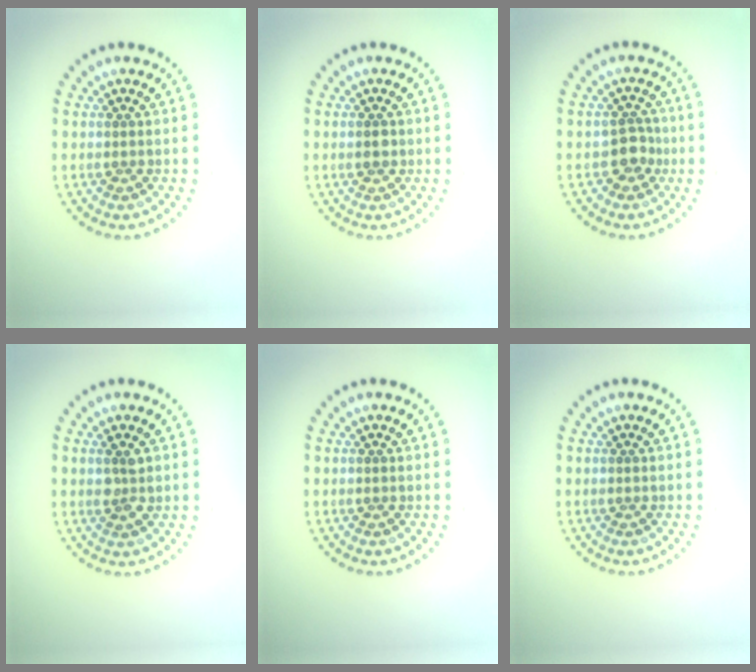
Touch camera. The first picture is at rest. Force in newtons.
{"total": 1.4, "press": 1.4, "slide": 0.1}
{"total": 2.1, "press": 1.9, "slide": 1.0}
{"total": 1.4, "press": 1.4, "slide": 0.4}
{"total": 0.0}
{"total": 0.0}